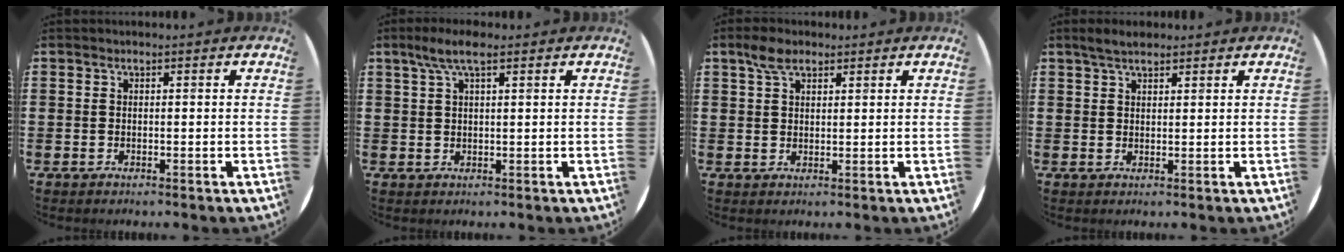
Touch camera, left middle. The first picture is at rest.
{"total": 4.1, "force": [2.6, 1.0, 3.1], "torque": [-0.067, 0.008, 0.044]}
{"total": 3.6, "force": [2.5, 1.8, 1.8], "torque": [-0.033, 0.004, 0.045]}
{"total": 2.5, "force": [2.1, 0.7, 1.1], "torque": [-0.018, 0.003, 0.036]}